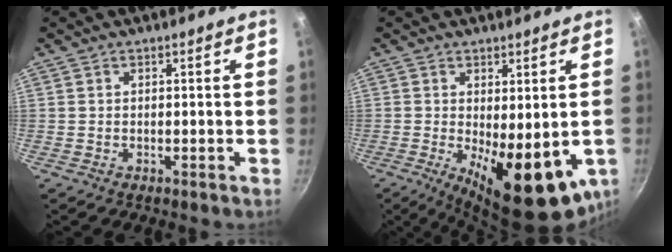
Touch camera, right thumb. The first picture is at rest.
{"total": 14.4, "force": [-2.5, 5.6, 13.0], "torque": [-0.155, -0.018, -0.018]}